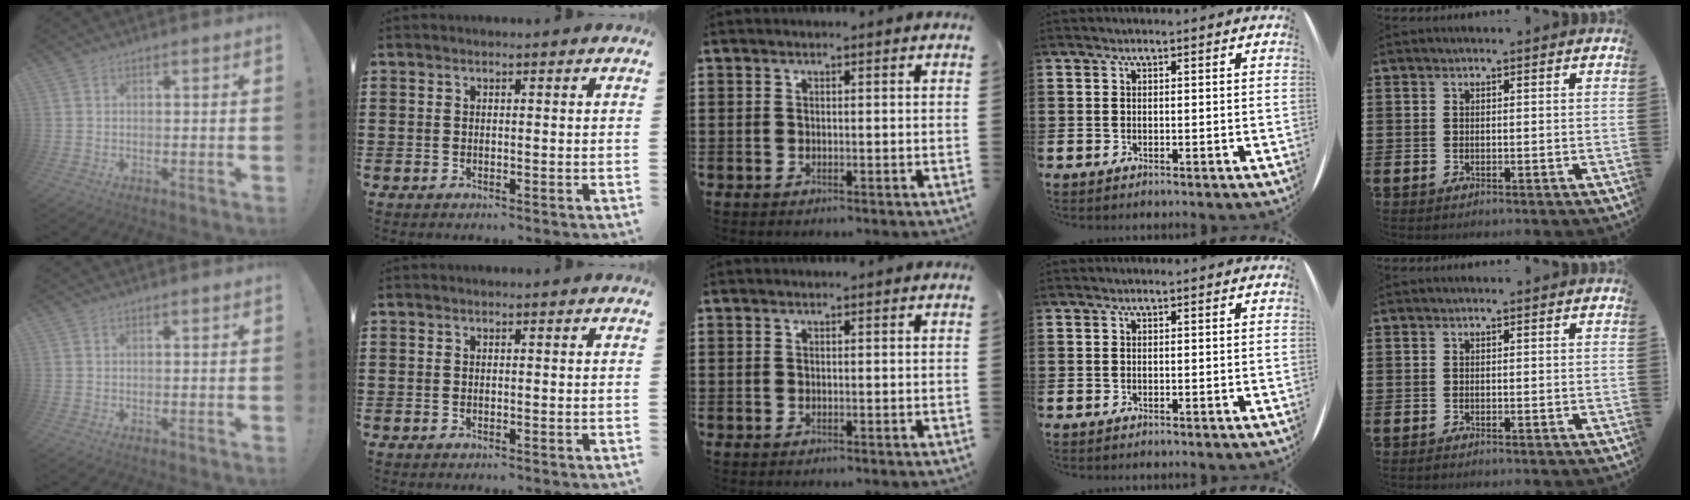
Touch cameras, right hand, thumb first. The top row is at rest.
{}